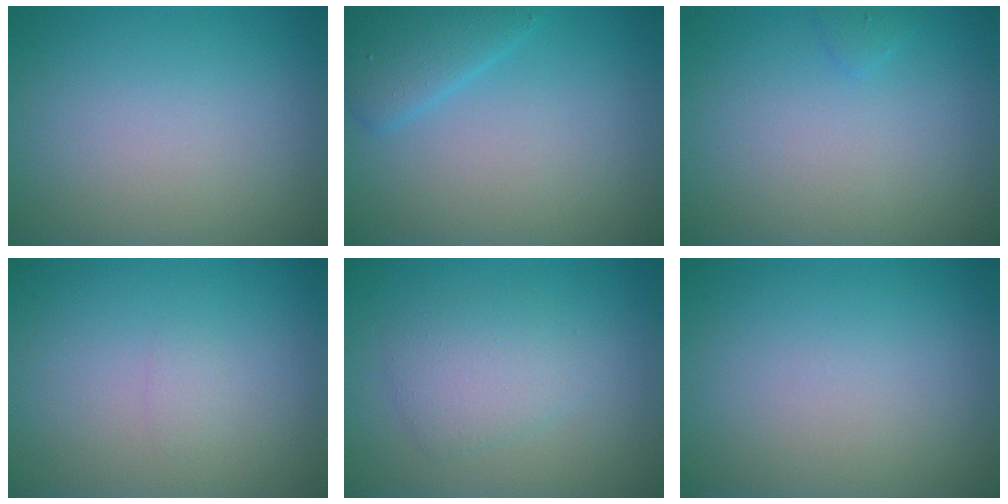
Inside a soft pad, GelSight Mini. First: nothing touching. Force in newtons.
{"total": 2.9, "press": 2.9, "slide": 0.2}
{"total": 0.5, "press": 0.5, "slide": 0.1}
{"total": 0.6, "press": 0.6, "slide": 0.1}
{"total": 2.8, "press": 2.8, "slide": 0.2}
{"total": 0.0}